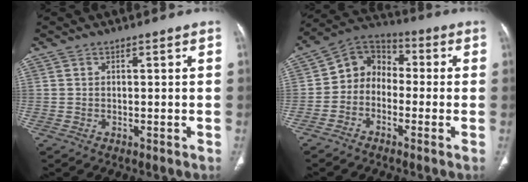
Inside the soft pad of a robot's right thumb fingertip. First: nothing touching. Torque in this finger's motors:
{"motor_torque": [-0.11, -0.04, 0.27, -0.62, -0.06]}